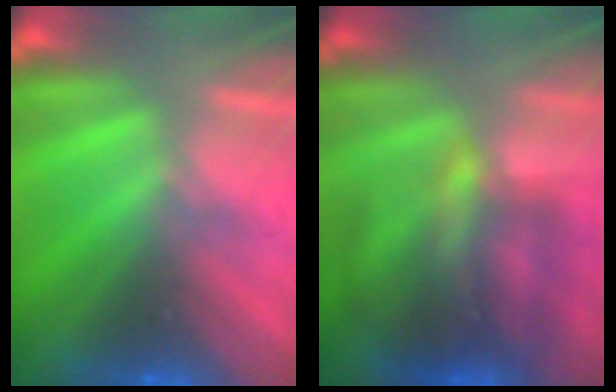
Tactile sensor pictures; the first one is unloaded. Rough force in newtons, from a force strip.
{"total": 4.6}